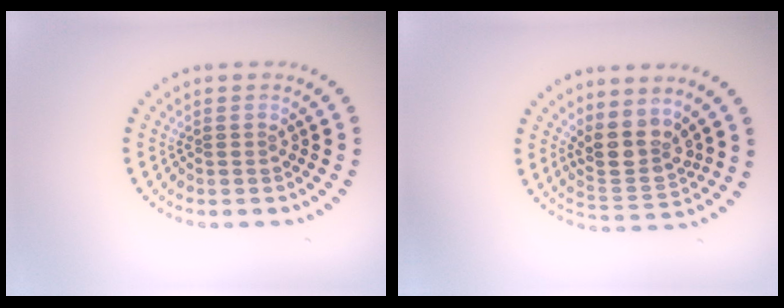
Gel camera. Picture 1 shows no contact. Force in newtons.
{"total": 3.7, "press": 2.9, "slide": 2.2}